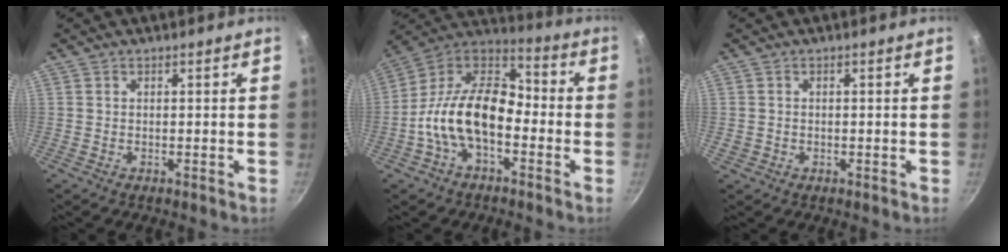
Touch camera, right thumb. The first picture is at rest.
{"total": 18.7, "force": [-3.9, 11.9, 13.8], "torque": [-0.216, 0.052, -0.094]}
{"total": 1.0, "force": [-0.2, 1.0, 0.3], "torque": [-0.006, 0.002, -0.002]}